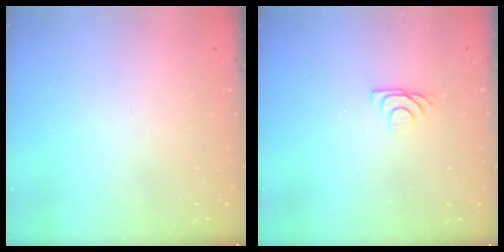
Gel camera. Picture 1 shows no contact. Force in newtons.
{"total": 5.3, "press": 5.3, "slide": 0.6}